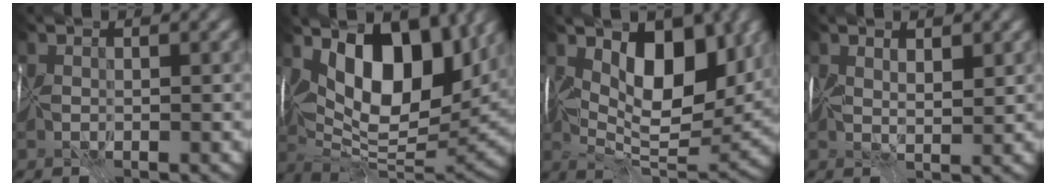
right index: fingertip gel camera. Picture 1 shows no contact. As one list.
[{"total": 12.2, "force": [4.6, 5.9, 9.6], "torque": [-0.122, -0.011, 0.078]}, {"total": 8.6, "force": [3.4, 4.2, 6.7], "torque": [-0.086, -0.018, 0.060]}, {"total": 1.5, "force": [1.2, 0.1, 0.8], "torque": [-0.004, -0.006, 0.024]}]